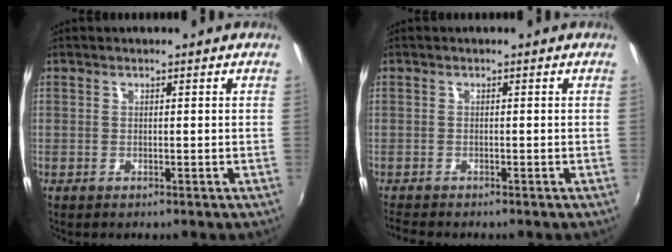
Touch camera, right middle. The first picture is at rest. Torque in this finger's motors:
{"motor_torque": [0.33, -0.41, 0.04, 0.03]}